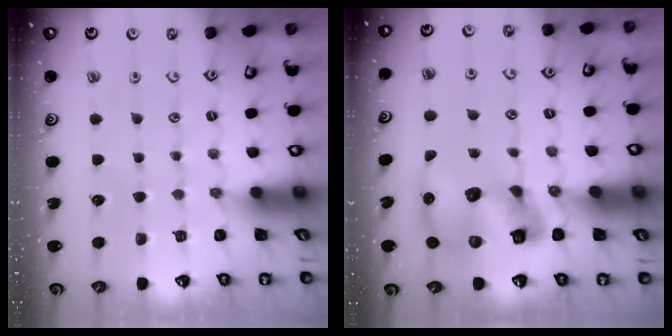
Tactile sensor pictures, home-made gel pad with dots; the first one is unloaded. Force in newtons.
{"total": 14.8, "press": 14.7, "slide": 1.9}